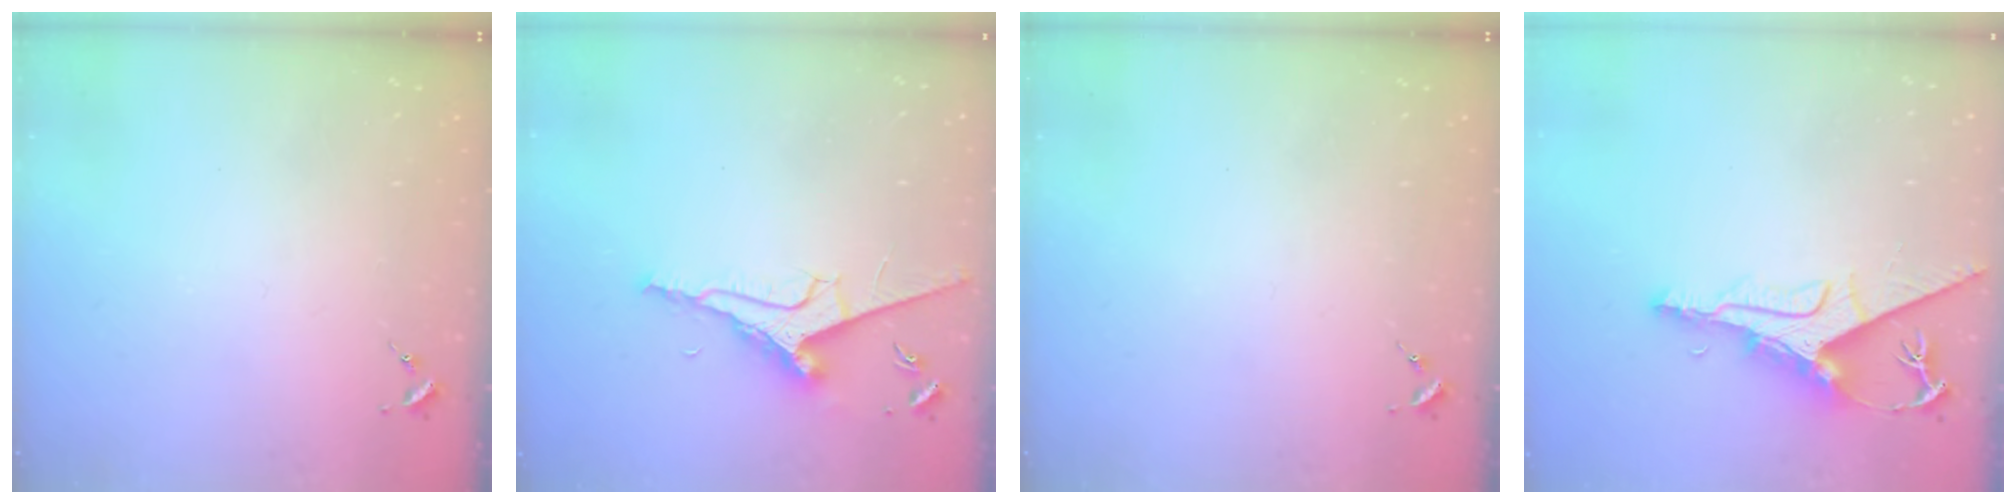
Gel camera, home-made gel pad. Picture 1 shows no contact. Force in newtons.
{"total": 9.4, "press": 9.3, "slide": 1.2}
{"total": 0.0}
{"total": 9.8, "press": 9.8, "slide": 1.3}